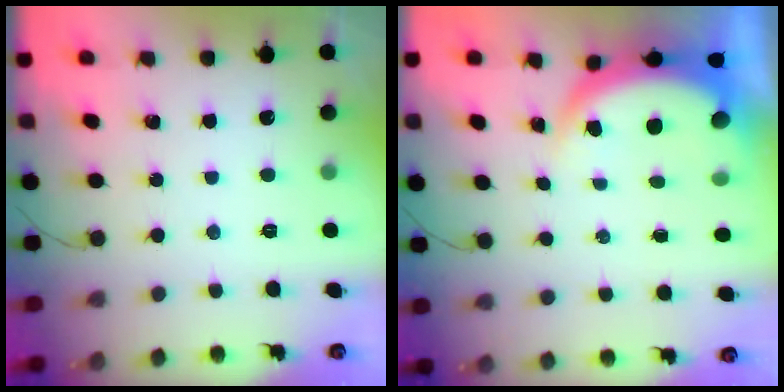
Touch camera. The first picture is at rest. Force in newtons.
{"total": 5.6, "press": 5.6, "slide": 1.0}